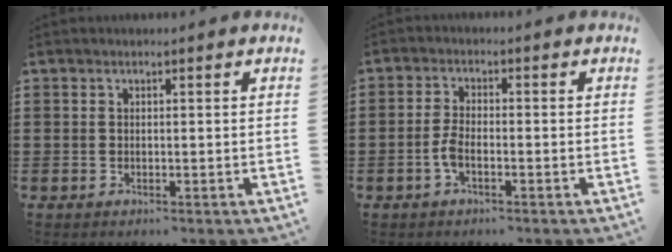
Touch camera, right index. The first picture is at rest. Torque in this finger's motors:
{"motor_torque": [0.71, 1.43, 0.09, 0.09]}